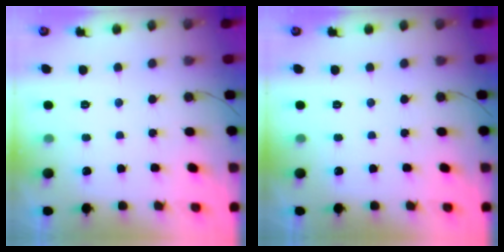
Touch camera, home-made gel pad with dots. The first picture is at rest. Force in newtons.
{"total": 0.0}